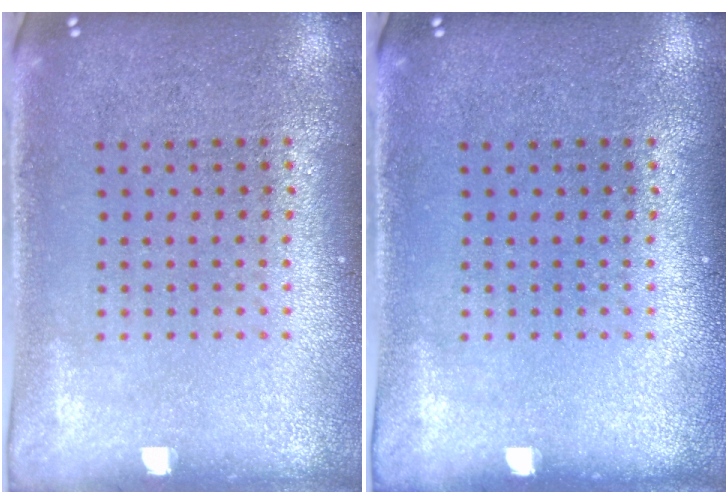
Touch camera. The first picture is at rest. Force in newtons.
{"total": 0.0}